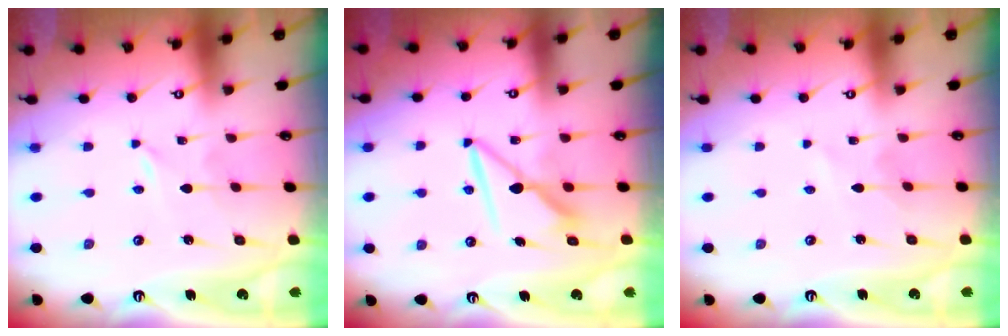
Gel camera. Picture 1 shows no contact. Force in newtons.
{"total": 7.9, "press": 7.9, "slide": 0.3}
{"total": 1.4, "press": 1.4, "slide": 0.1}